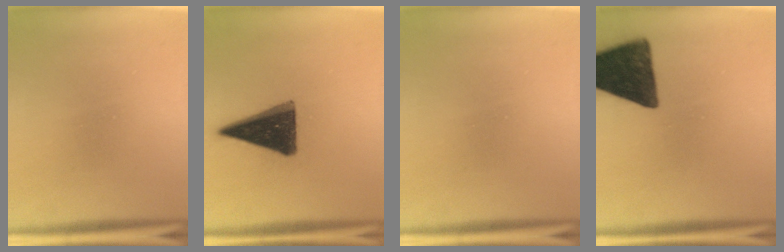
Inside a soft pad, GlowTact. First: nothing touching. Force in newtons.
{"total": 14.2}
{"total": 0.0}
{"total": 13.0}